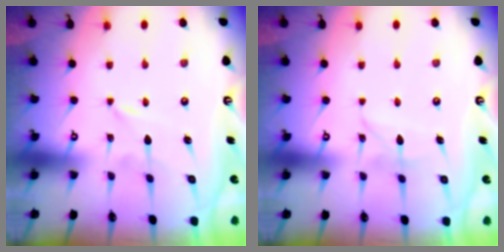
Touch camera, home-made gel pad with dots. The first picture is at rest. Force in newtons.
{"total": 2.9, "press": 2.9, "slide": 0.3}